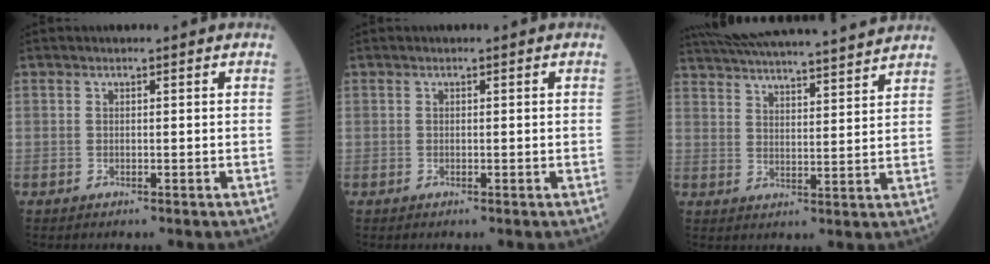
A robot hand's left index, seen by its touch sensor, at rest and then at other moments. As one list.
[{"total": 0.0}, {"total": 21.7, "force": [20.0, 1.2, 8.4], "torque": [-0.145, 0.012, 0.290]}]